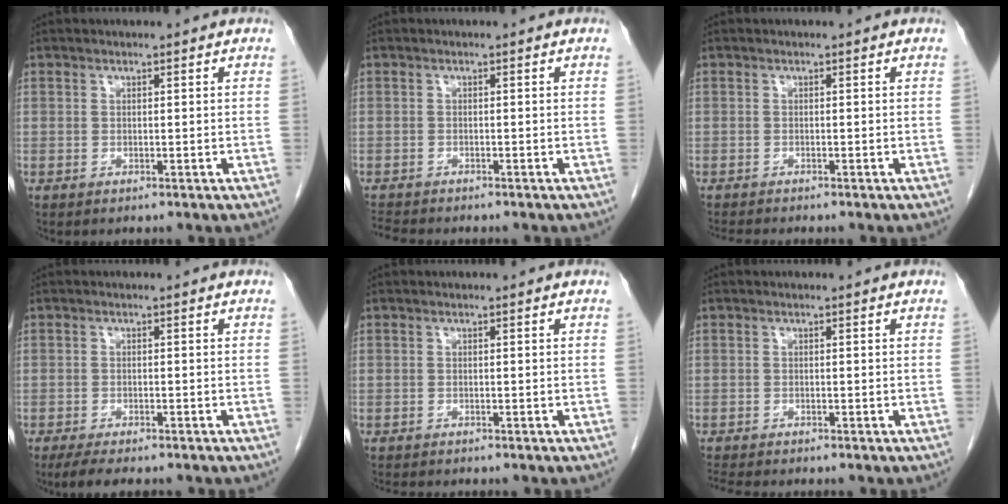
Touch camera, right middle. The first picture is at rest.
{"total": 2.9, "force": [-2.8, 0.3, 0.7], "torque": [-0.015, -0.014, -0.048]}
{"total": 2.2, "force": [-2.1, -0.2, 0.7], "torque": [-0.014, -0.009, -0.034]}
{"total": 5.8, "force": [-4.7, 1.2, 3.1], "torque": [-0.046, -0.011, -0.070]}
{"total": 2.7, "force": [-2.4, 0.5, 1.1], "torque": [-0.021, -0.008, -0.031]}
{"total": 3.4, "force": [-3.1, 0.2, 1.4], "torque": [-0.025, -0.014, -0.051]}